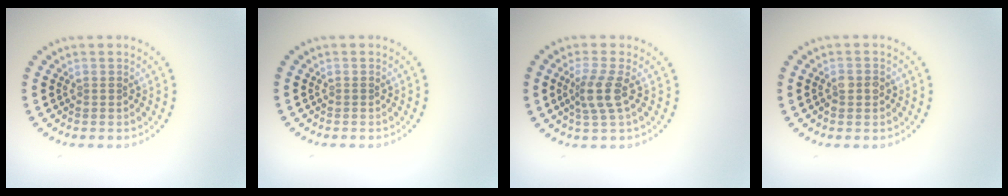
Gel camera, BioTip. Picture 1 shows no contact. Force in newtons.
{"total": 0.0}
{"total": 2.7, "press": 2.1, "slide": 1.7}
{"total": 1.6, "press": 1.6, "slide": 0.3}